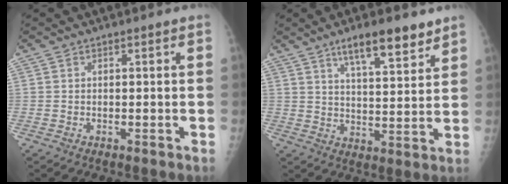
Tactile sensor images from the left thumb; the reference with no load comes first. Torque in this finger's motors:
{"motor_torque": [1.46, 0.57, 0.86, -0.60, 0.29]}